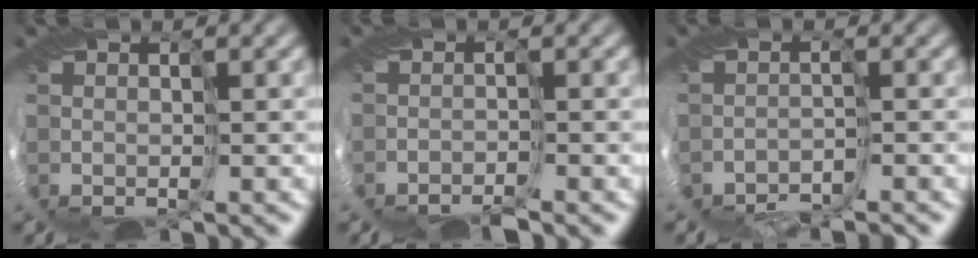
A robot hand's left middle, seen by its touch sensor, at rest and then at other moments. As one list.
[{"total": 2.3, "force": [-2.3, -0.1, 0.1], "torque": [0.012, -0.001, -0.045]}, {"total": 3.1, "force": [-3.1, -0.1, -0.2], "torque": [0.007, -0.006, -0.058]}]